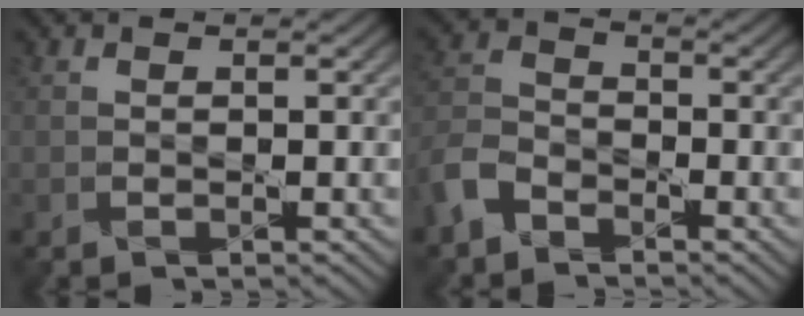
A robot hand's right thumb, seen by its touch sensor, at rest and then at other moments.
{"total": 5.6, "force": [-4.1, 3.0, 2.3], "torque": [-0.066, 0.000, -0.097]}